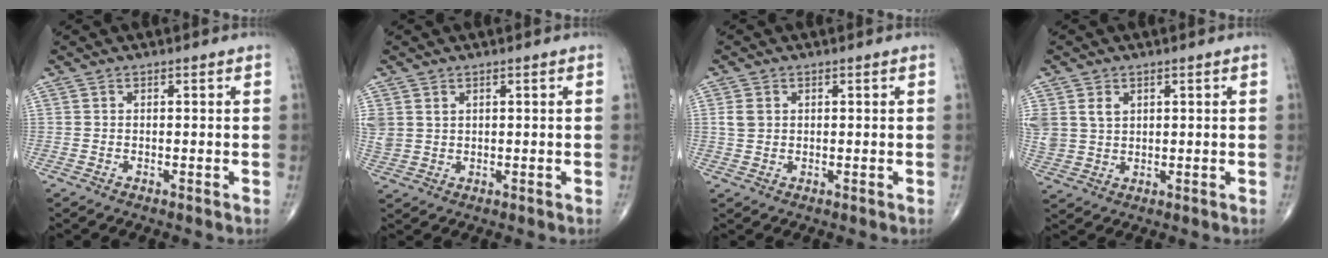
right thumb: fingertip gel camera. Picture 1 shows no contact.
{"total": 5.2, "force": [1.8, 4.3, 2.3], "torque": [-0.063, 0.001, 0.048]}
{"total": 2.6, "force": [0.6, 2.1, 1.5], "torque": [-0.026, 0.002, 0.016]}
{"total": 7.4, "force": [2.4, 5.8, 3.9], "torque": [-0.087, -0.001, 0.060]}